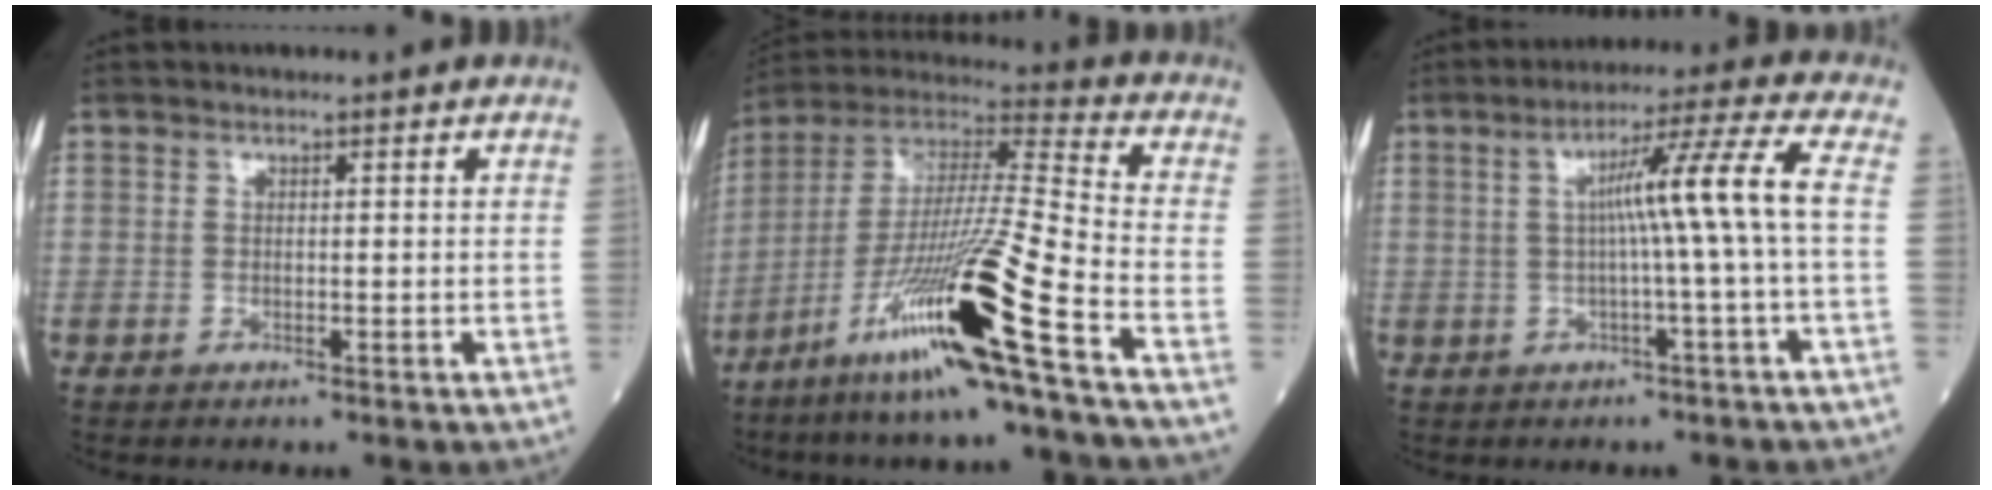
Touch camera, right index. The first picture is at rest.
{"total": 20.8, "force": [-10.7, -1.3, 17.8], "torque": [-0.359, -0.040, -0.208]}
{"total": 8.6, "force": [0.2, -1.9, 8.4], "torque": [-0.136, 0.019, 0.010]}